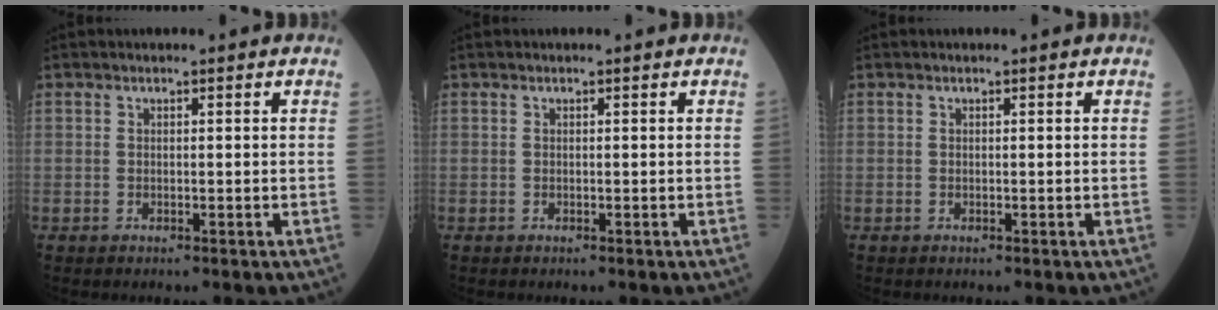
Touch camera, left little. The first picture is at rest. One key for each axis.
{"total": 0.0}
{"total": 0.0}